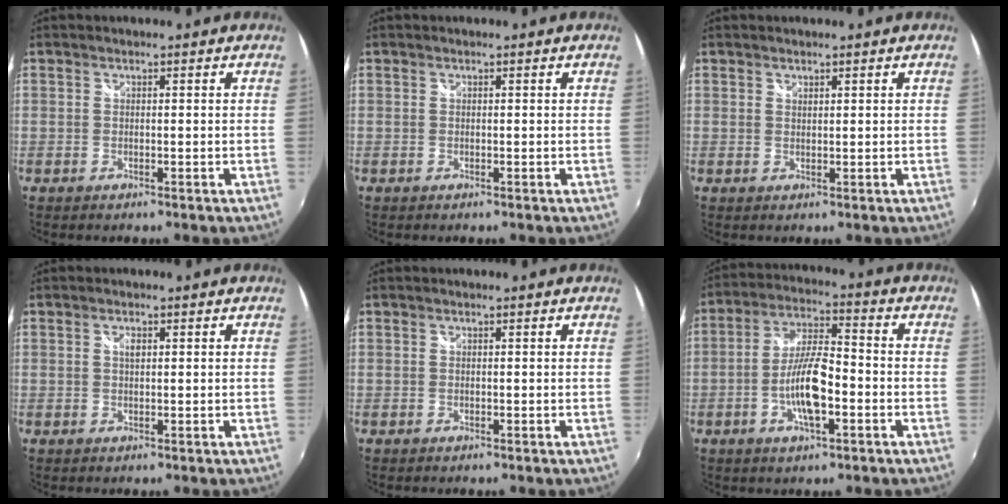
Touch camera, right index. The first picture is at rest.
{"total": 0.0}
{"total": 0.7, "force": [0.7, 0.3, 0.1], "torque": [-0.001, 0.000, 0.012]}
{"total": 1.2, "force": [0.4, 0.6, 0.9], "torque": [-0.017, 0.002, 0.005]}
{"total": 0.0}
{"total": 10.3, "force": [-3.2, 3.1, 9.3], "torque": [-0.184, 0.003, -0.060]}